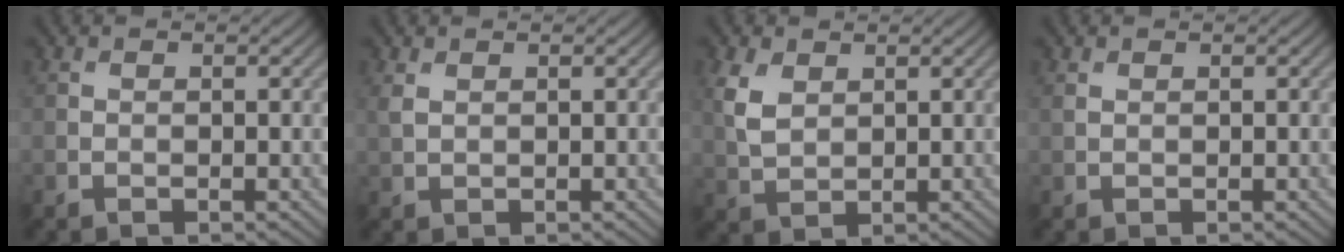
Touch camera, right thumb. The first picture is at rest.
{"total": 1.3, "force": [0.7, 0.7, 0.9], "torque": [-0.029, 0.002, 0.016]}
{"total": 4.1, "force": [1.6, 2.6, 2.7], "torque": [-0.078, 0.001, 0.035]}
{"total": 0.6, "force": [0.4, 0.3, 0.4], "torque": [-0.014, 0.001, 0.009]}